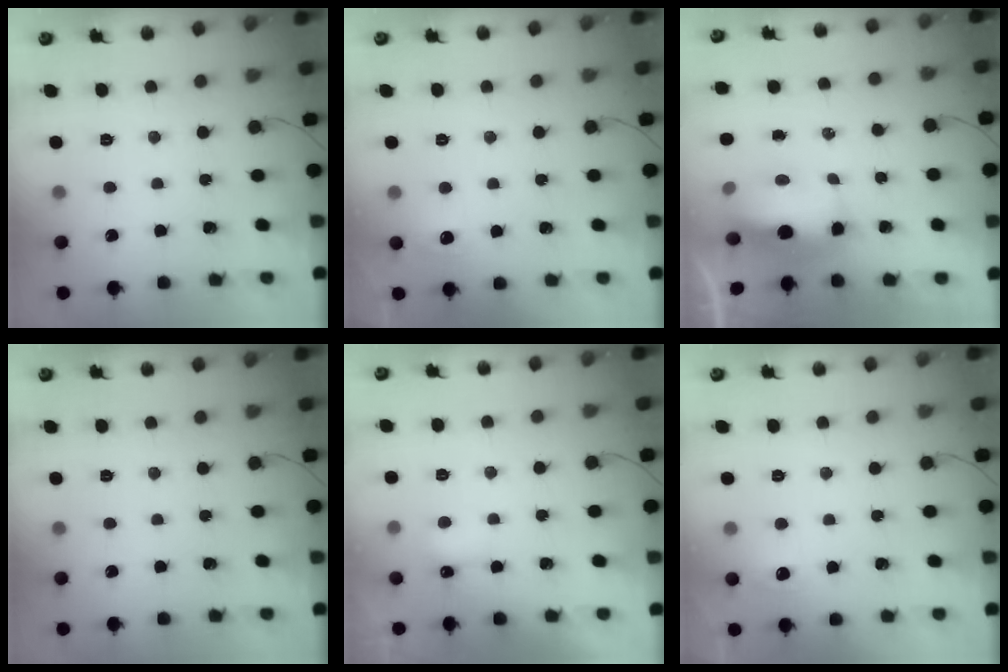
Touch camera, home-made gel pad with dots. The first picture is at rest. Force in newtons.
{"total": 4.8, "press": 4.5, "slide": 1.8}
{"total": 9.2, "press": 9.1, "slide": 1.0}
{"total": 0.0}
{"total": 3.2, "press": 3.1, "slide": 0.8}
{"total": 4.8, "press": 4.5, "slide": 1.8}